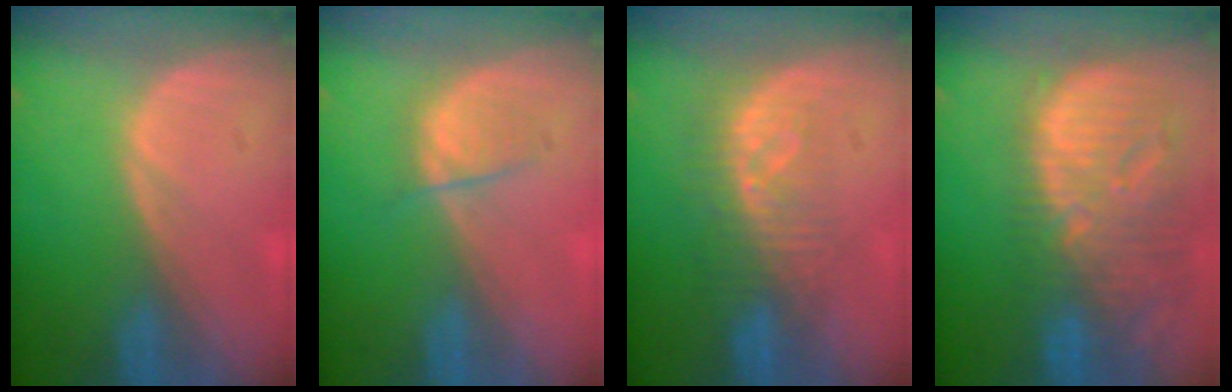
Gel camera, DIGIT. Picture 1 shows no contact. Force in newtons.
{"total": 2.6, "press": 2.5, "slide": 0.5}
{"total": 8.4, "press": 7.4, "slide": 3.9}
{"total": 13.2, "press": 11.5, "slide": 6.5}